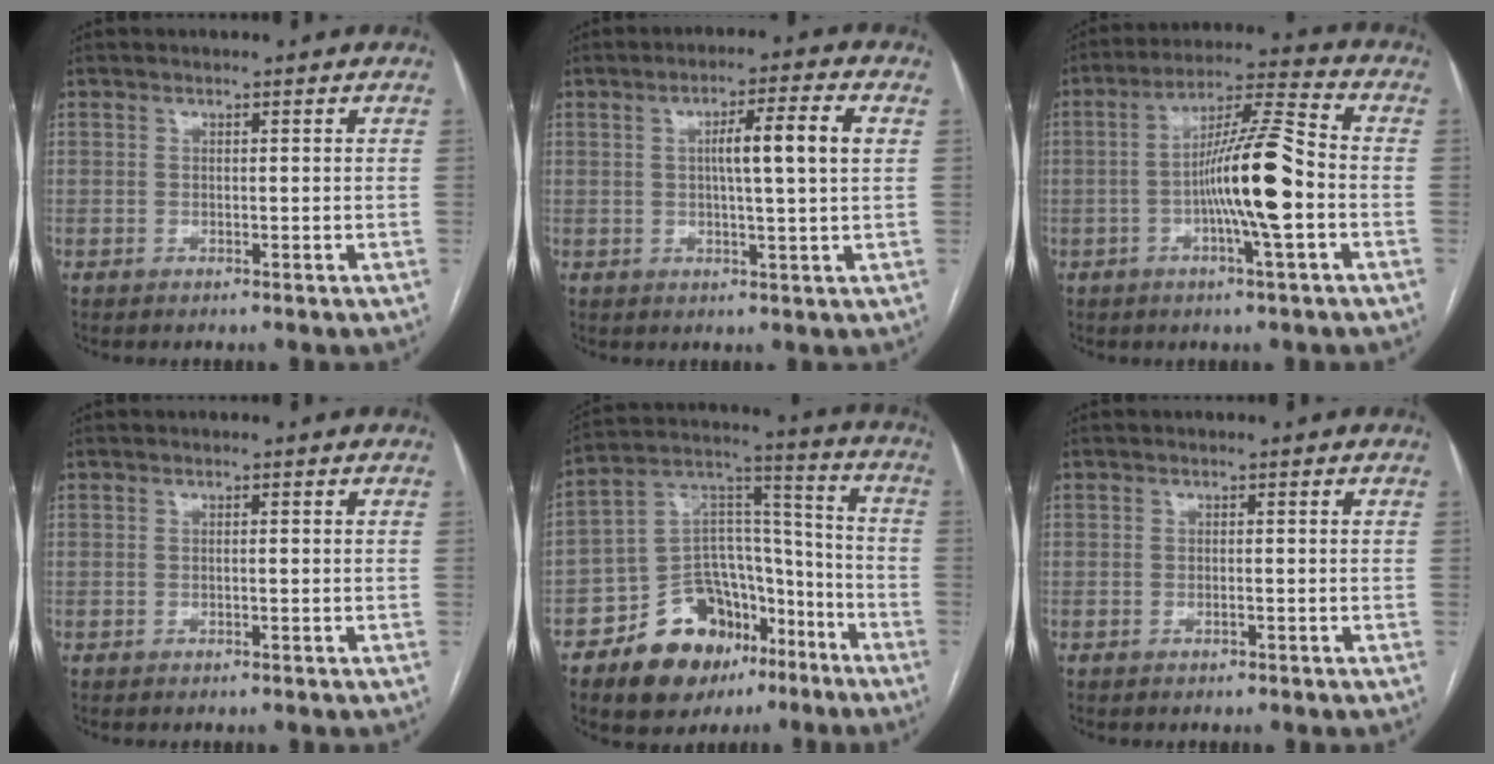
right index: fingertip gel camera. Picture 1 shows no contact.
{"total": 7.8, "force": [1.4, 0.0, 7.7], "torque": [-0.123, 0.010, 0.022]}
{"total": 12.5, "force": [-2.5, 0.5, 12.2], "torque": [-0.217, 0.010, -0.048]}
{"total": 0.5, "force": [-0.1, 0.1, 0.5], "torque": [-0.009, 0.000, -0.001]}
{"total": 18.2, "force": [-11.1, 11.0, 9.2], "torque": [-0.131, 0.064, -0.172]}
{"total": 0.7, "force": [-0.4, 0.2, 0.5], "torque": [-0.012, 0.000, -0.005]}